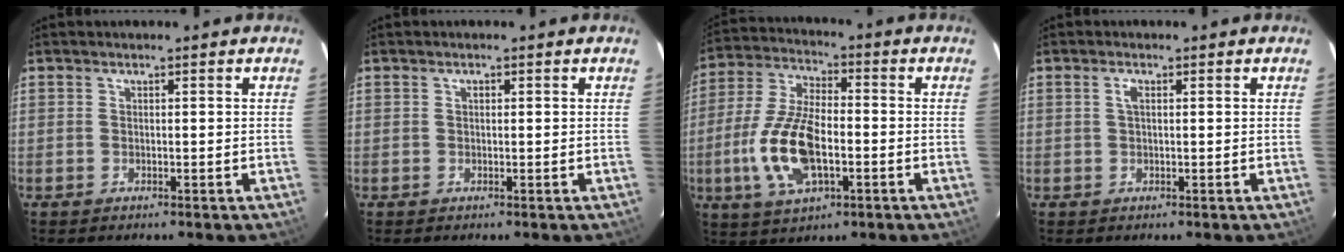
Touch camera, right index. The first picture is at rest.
{"total": 0.5, "force": [0.1, 0.4, 0.3], "torque": [-0.004, 0.004, 0.001]}
{"total": 14.8, "force": [-3.7, 6.8, 12.7], "torque": [-0.273, -0.001, -0.067]}
{"total": 1.3, "force": [0.3, 0.5, 1.1], "torque": [-0.024, 0.004, 0.004]}